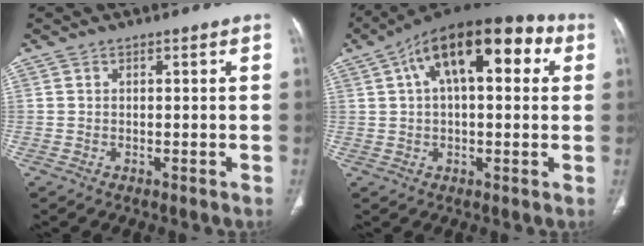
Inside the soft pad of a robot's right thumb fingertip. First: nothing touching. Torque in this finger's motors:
{"motor_torque": [0.83, 4.18, 0.82, -0.49, 0.14]}